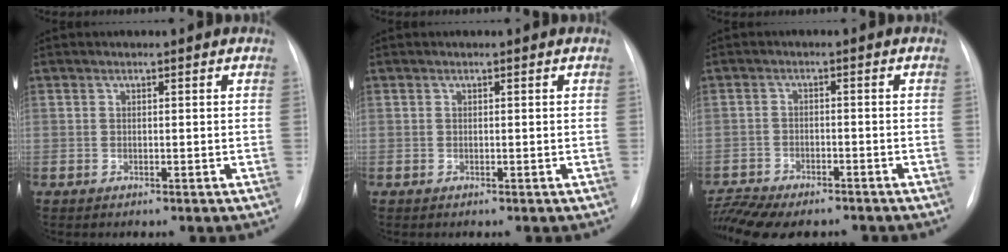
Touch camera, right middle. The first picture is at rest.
{"total": 0.0}
{"total": 12.0, "force": [-10.2, 3.7, 5.0], "torque": [-0.104, 0.010, -0.153]}